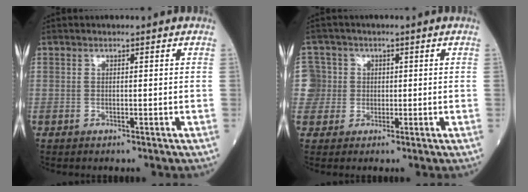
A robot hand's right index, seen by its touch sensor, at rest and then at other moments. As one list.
[{"total": 5.0, "force": [0.3, 5.0, -0.3], "torque": [0.015, 0.024, 0.005]}]